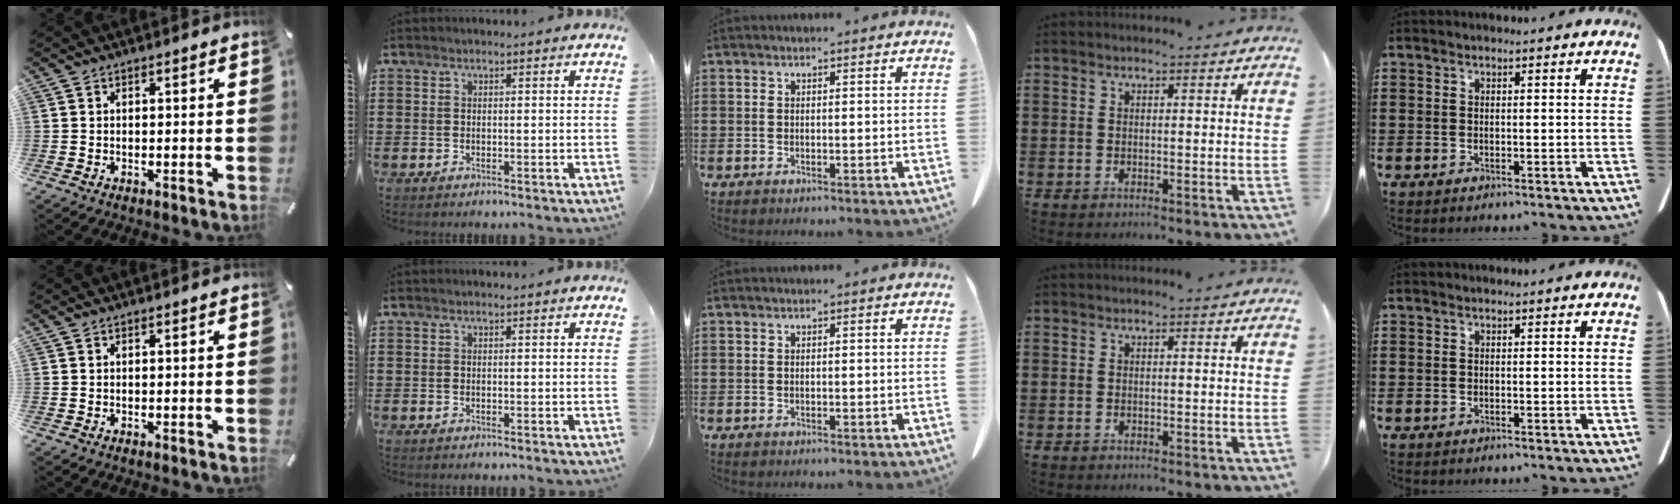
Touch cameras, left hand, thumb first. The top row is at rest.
{}